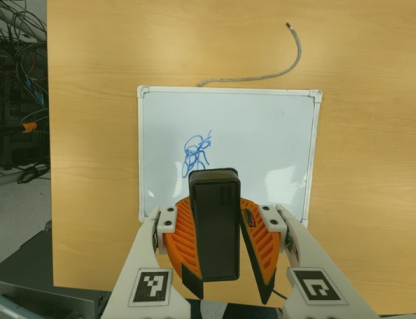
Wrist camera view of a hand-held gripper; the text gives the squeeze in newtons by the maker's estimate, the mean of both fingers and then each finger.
{"total": 10.1, "left": 10.3, "right": 9.8}